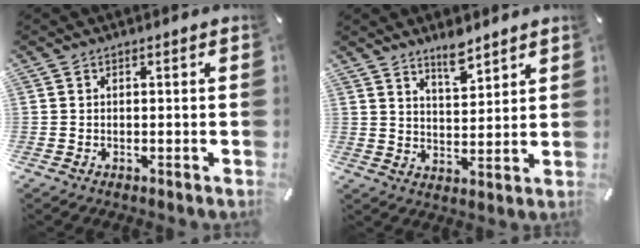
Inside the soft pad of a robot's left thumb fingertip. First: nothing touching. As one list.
[{"total": 6.9, "force": [5.9, 2.4, 2.7], "torque": [-0.035, -0.039, 0.104]}]